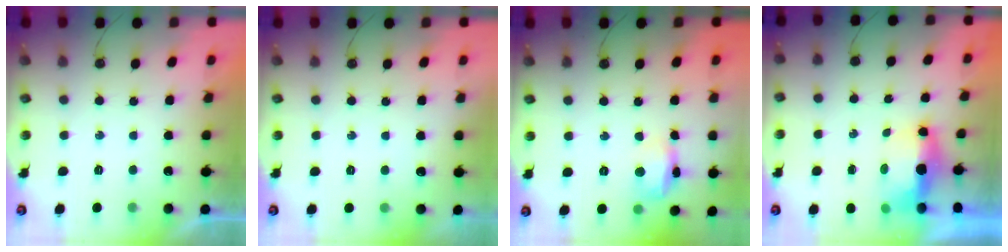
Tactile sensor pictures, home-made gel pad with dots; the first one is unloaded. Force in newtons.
{"total": 13.3, "press": 4.4, "slide": 12.5}
{"total": 11.3, "press": 11.3, "slide": 0.9}
{"total": 7.0, "press": 7.0, "slide": 0.3}